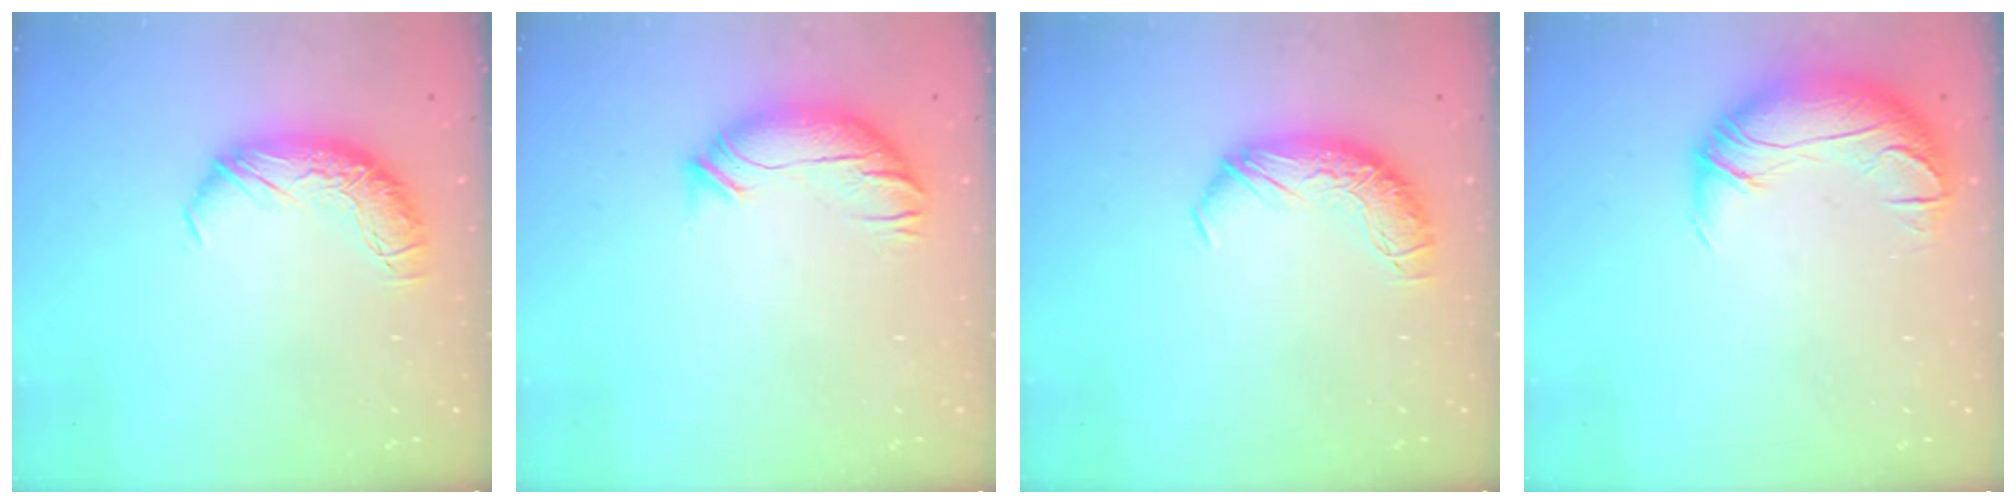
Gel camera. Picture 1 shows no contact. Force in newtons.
{"total": 2.7, "press": 2.1, "slide": 1.7}
{"total": 0.0}
{"total": 3.0, "press": 1.9, "slide": 2.3}